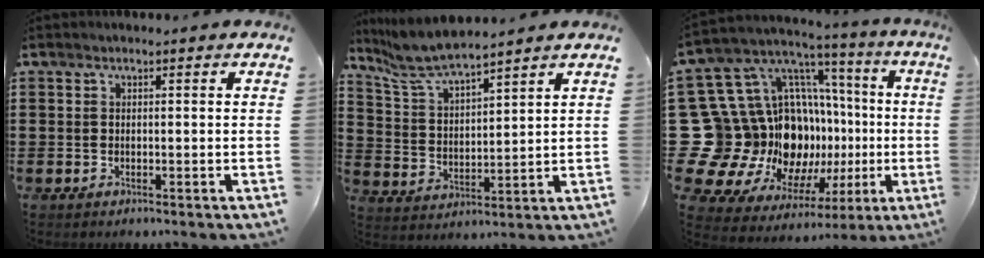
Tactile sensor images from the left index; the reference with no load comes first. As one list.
[{"total": 7.2, "force": [6.6, 1.0, 2.7], "torque": [-0.079, -0.026, 0.117]}, {"total": 21.8, "force": [-1.2, 18.4, 11.6], "torque": [-0.265, -0.068, 0.043]}]